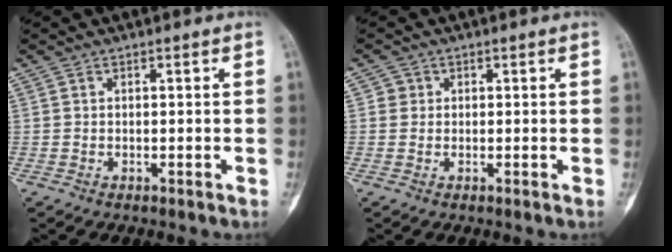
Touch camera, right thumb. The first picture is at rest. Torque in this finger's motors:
{"motor_torque": [-0.73, -0.22, -0.10, 0.37, -0.04]}